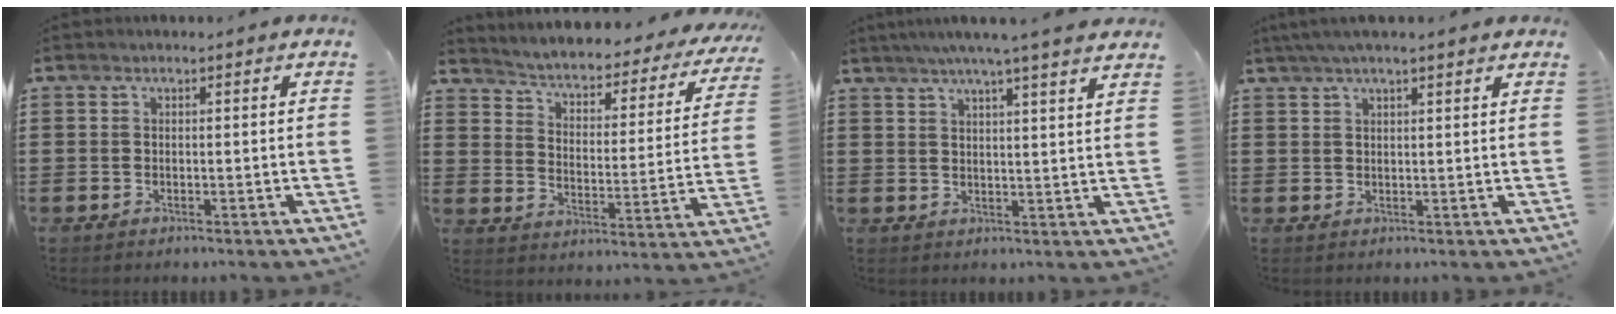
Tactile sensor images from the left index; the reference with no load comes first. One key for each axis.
{"total": 2.5, "fx": 2.4, "fy": 0.4, "fz": 0.7, "tx": -0.032, "ty": -0.031, "tz": 0.027}
{"total": 5.0, "fx": 4.2, "fy": -0.8, "fz": 2.6, "tx": -0.062, "ty": -0.012, "tz": 0.072}
{"total": 3.3, "fx": 2.6, "fy": 0.2, "fz": 2.1, "tx": -0.046, "ty": 0.005, "tz": 0.047}